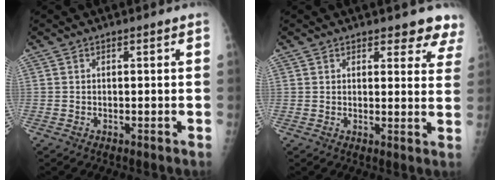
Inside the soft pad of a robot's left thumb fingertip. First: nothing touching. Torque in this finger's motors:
{"motor_torque": [0.14, -0.04, -0.40, -0.84, -0.13]}